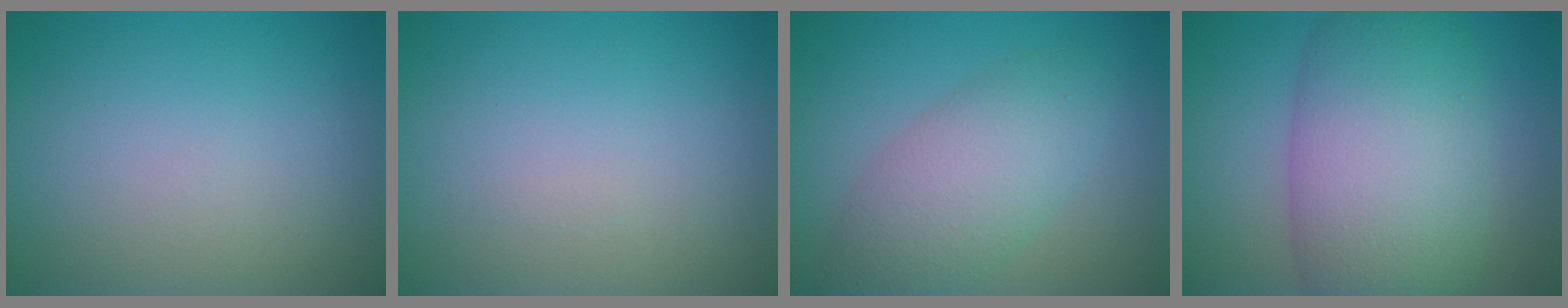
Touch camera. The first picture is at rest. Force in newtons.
{"total": 0.0}
{"total": 5.4, "press": 5.3, "slide": 0.2}
{"total": 10.7, "press": 10.7, "slide": 0.1}